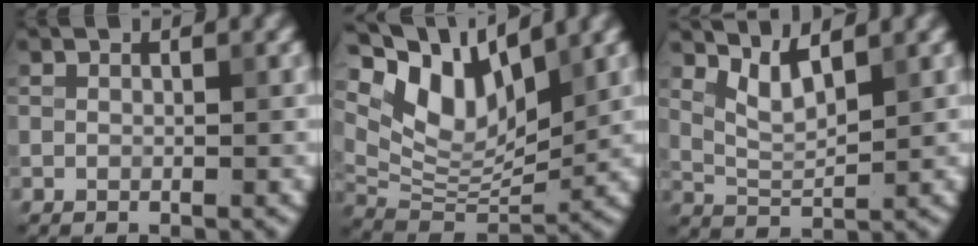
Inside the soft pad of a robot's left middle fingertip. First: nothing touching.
{"total": 8.9, "force": [5.1, 4.0, 6.0], "torque": [-0.113, 0.001, 0.094]}
{"total": 3.1, "force": [2.2, 0.7, 2.1], "torque": [-0.050, -0.008, 0.050]}